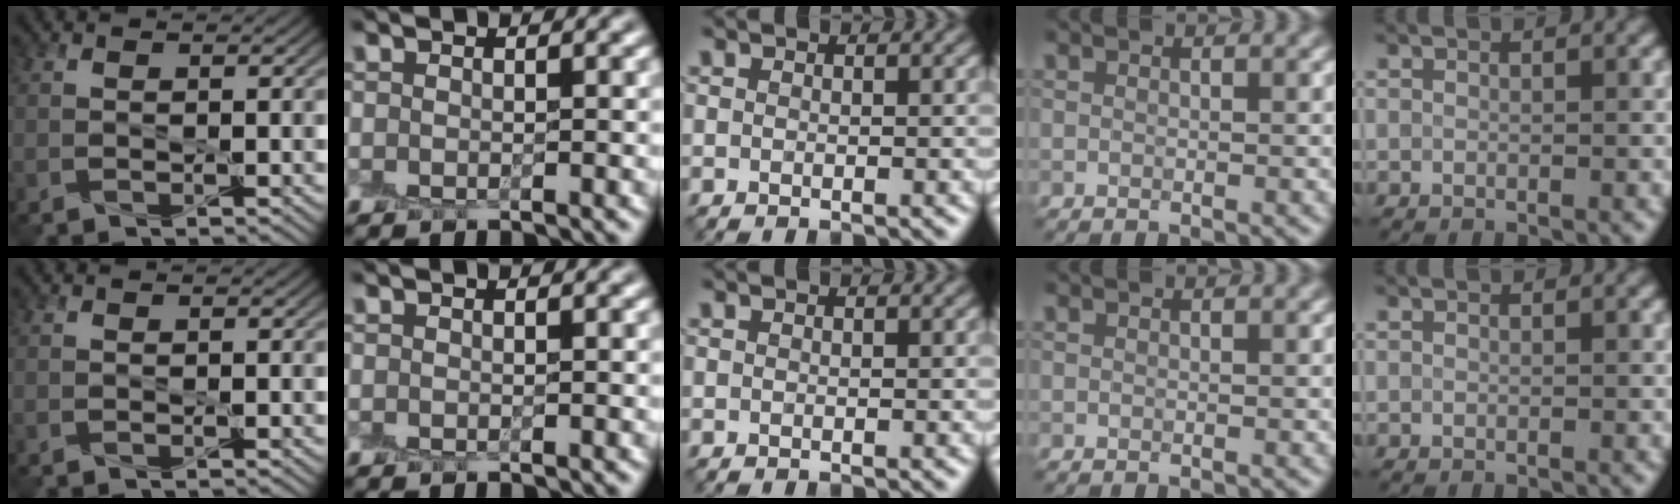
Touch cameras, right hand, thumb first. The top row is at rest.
{}